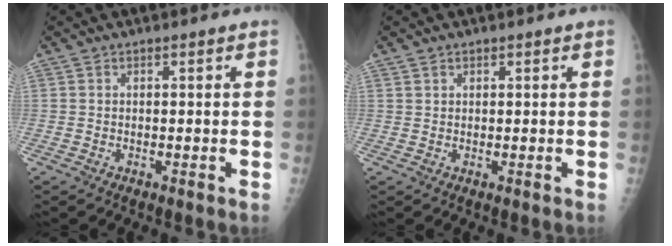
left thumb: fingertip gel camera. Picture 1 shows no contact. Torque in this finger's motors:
{"motor_torque": [-0.39, -0.16, -0.34, -0.13, 0.01]}